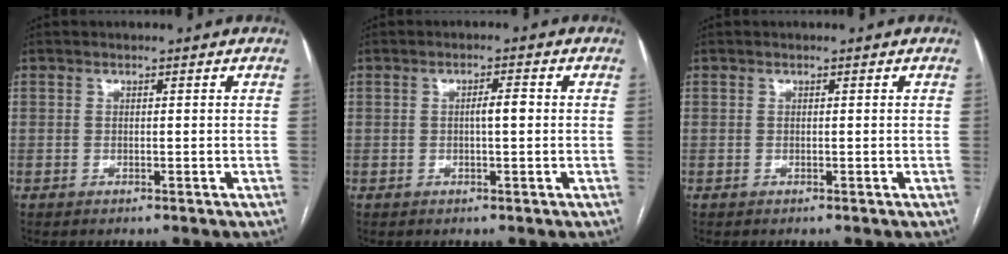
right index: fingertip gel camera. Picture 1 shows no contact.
{"total": 2.3, "force": [0.0, 0.3, 2.2], "torque": [-0.038, 0.003, 0.000]}
{"total": 0.0}